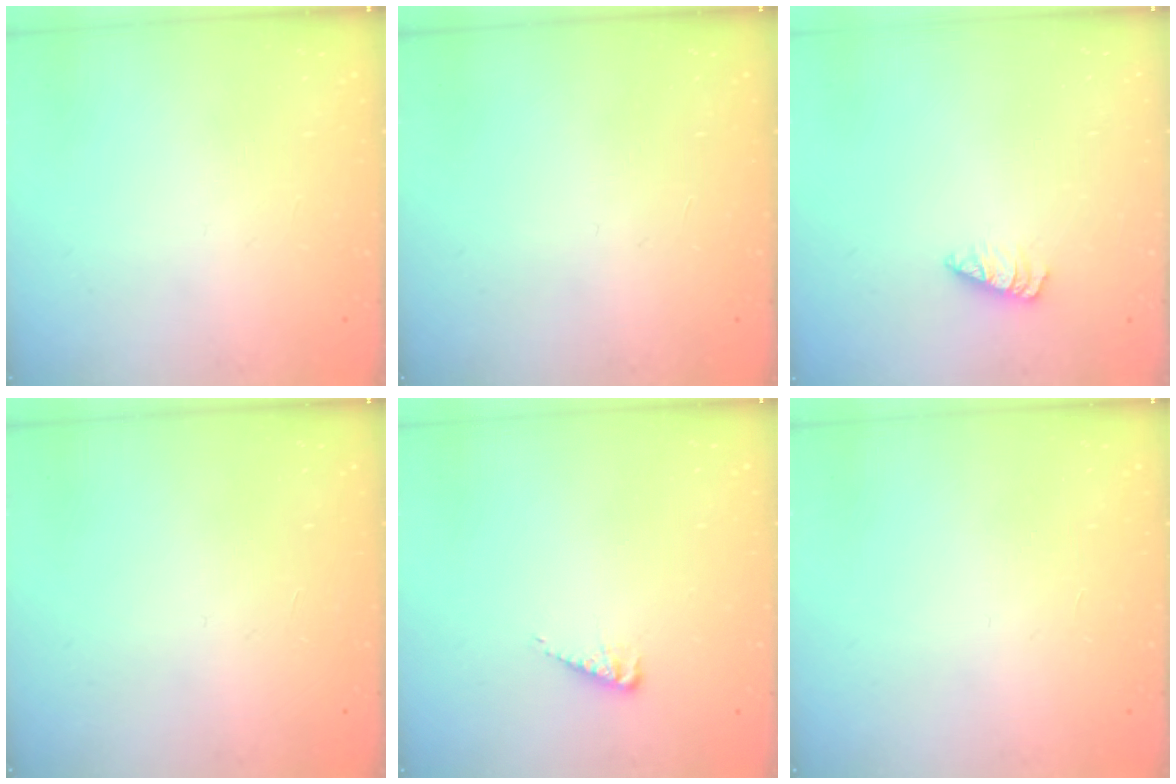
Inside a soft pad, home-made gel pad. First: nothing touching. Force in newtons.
{"total": 0.0}
{"total": 1.1, "press": 1.1, "slide": 0.1}
{"total": 0.0}
{"total": 2.9, "press": 2.9, "slide": 0.4}
{"total": 0.0}